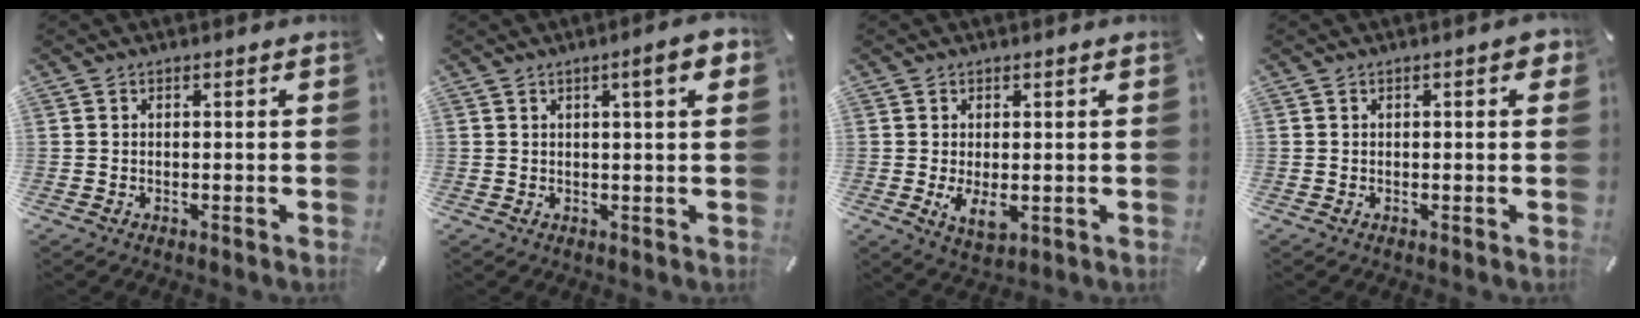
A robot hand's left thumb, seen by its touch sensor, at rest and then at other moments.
{"total": 6.2, "force": [2.6, 0.9, 5.6], "torque": [-0.086, -0.004, 0.037]}
{"total": 4.9, "force": [-0.5, 2.6, 4.2], "torque": [-0.083, -0.011, -0.014]}
{"total": 2.0, "force": [0.5, 0.8, 1.7], "torque": [-0.027, 0.003, 0.005]}